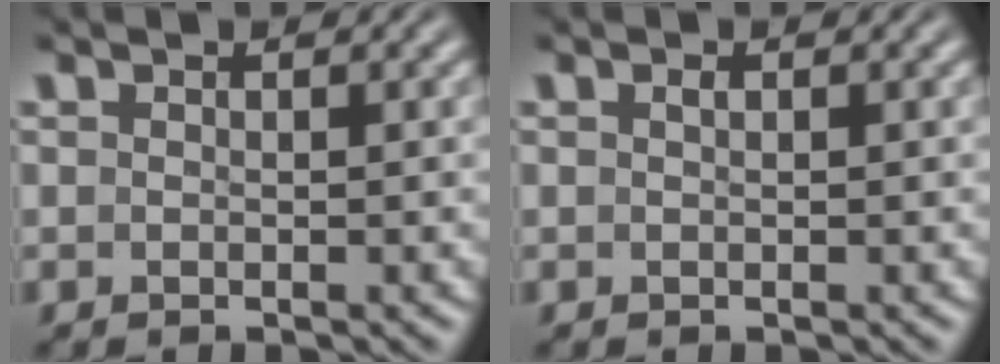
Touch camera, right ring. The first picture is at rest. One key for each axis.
{"total": 0.0}